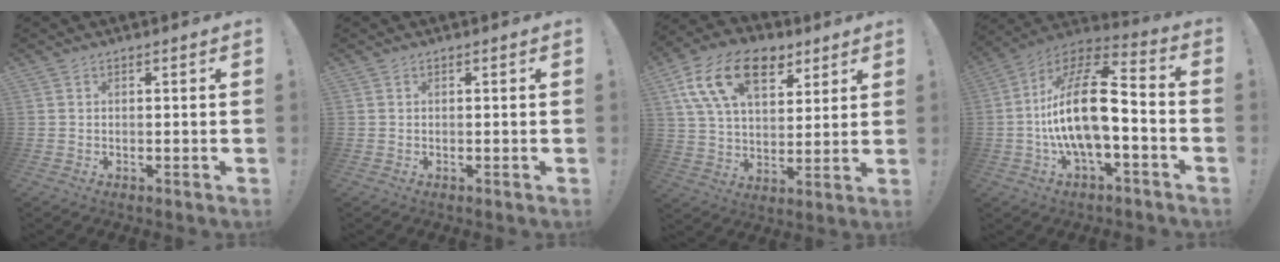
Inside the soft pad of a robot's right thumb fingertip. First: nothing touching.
{"total": 0.0}
{"total": 18.9, "force": [9.4, 11.4, 11.8], "torque": [-0.196, -0.036, 0.173]}
{"total": 20.4, "force": [-2.6, 8.2, 18.5], "torque": [-0.345, 0.016, -0.045]}